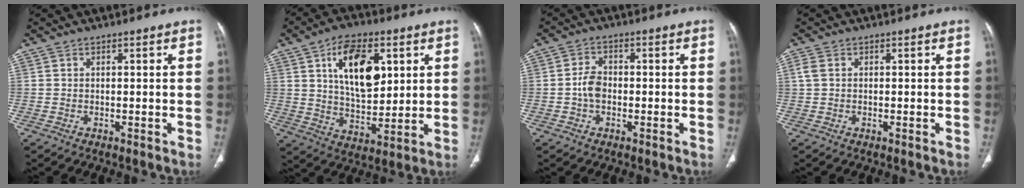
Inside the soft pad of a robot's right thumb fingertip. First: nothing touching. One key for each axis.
{"total": 15.3, "fx": 5.2, "fy": 8.4, "fz": 11.7, "tx": -0.161, "ty": -0.022, "tz": 0.096}
{"total": 3.9, "fx": -0.8, "fy": 2.7, "fz": 2.6, "tx": -0.044, "ty": 0.012, "tz": -0.020}
{"total": 1.8, "fx": 0.3, "fy": 1.4, "fz": 1.1, "tx": -0.034, "ty": 0.003, "tz": 0.004}